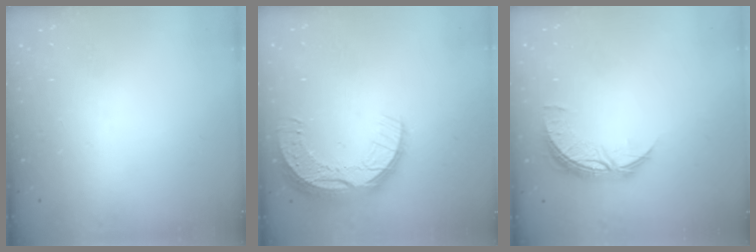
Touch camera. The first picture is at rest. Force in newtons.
{"total": 12.5, "press": 12.5, "slide": 0.7}
{"total": 8.2, "press": 8.2, "slide": 0.4}